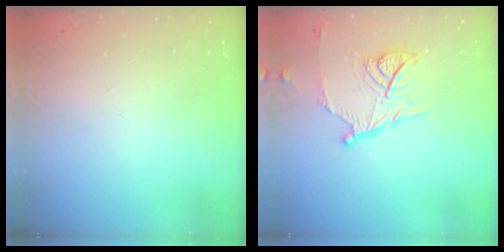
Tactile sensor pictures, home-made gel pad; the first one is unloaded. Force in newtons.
{"total": 13.2, "press": 13.2, "slide": 0.3}